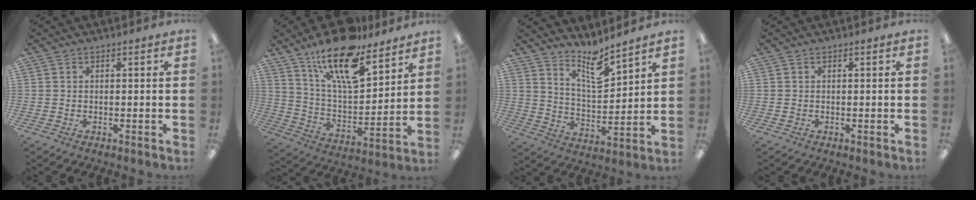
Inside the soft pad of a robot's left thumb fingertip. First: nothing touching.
{"total": 19.5, "force": [14.1, 6.8, 11.7], "torque": [-0.200, -0.083, 0.241]}
{"total": 10.1, "force": [8.3, 2.6, 5.1], "torque": [-0.083, -0.059, 0.144]}
{"total": 0.0}